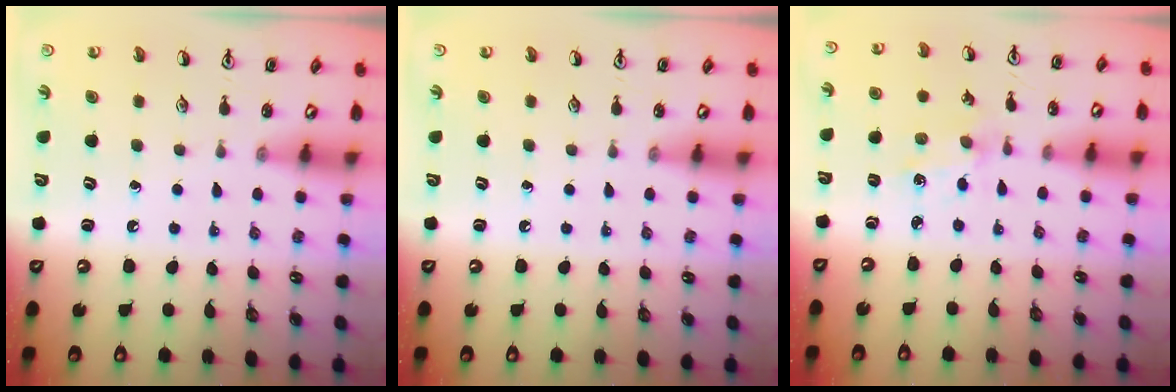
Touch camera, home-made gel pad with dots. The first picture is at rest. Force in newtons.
{"total": 0.0}
{"total": 0.9, "press": 0.9, "slide": 0.2}